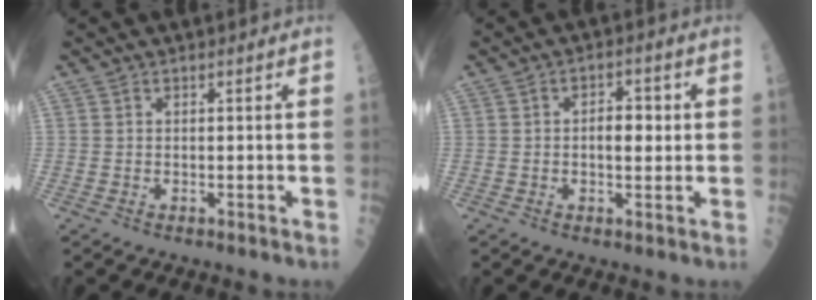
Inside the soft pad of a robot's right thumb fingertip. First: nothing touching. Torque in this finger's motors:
{"motor_torque": [-0.50, 0.18, 0.01, -0.08, 0.02]}